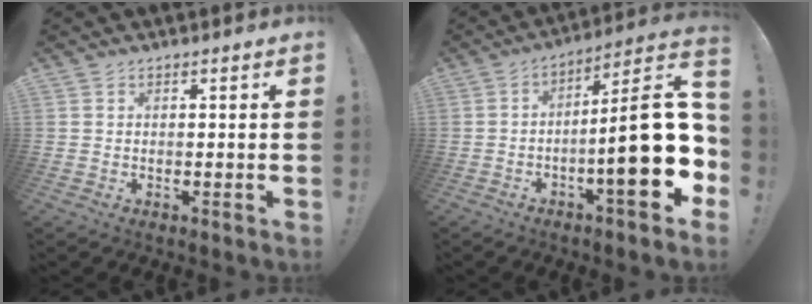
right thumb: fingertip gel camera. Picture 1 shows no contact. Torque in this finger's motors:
{"motor_torque": [2.20, 2.80, 1.33, -1.44, 0.35]}